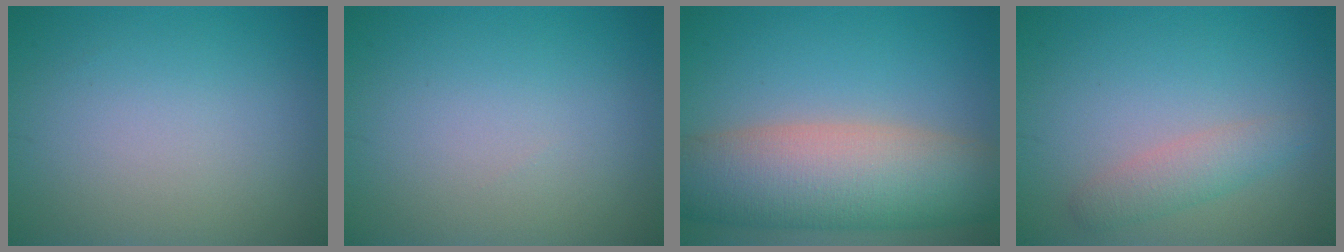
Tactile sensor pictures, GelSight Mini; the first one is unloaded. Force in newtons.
{"total": 0.0}
{"total": 10.8, "press": 10.7, "slide": 0.5}
{"total": 2.4, "press": 2.3, "slide": 0.1}